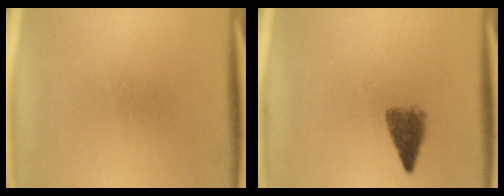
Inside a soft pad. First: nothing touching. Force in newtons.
{"total": 3.4}